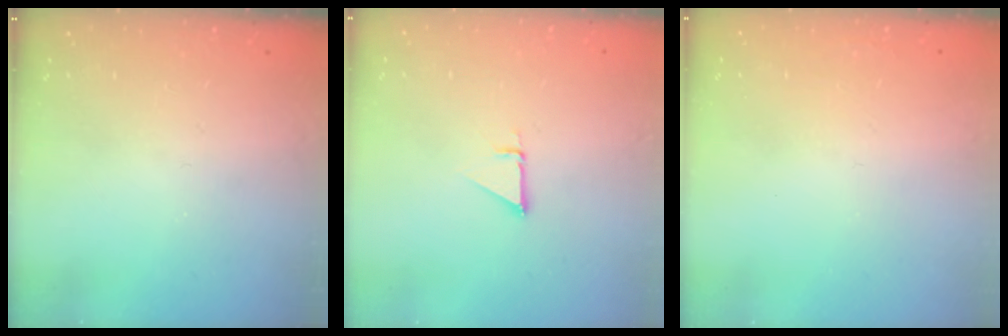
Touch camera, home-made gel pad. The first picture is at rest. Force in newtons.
{"total": 2.3, "press": 2.3, "slide": 0.1}
{"total": 1.6, "press": 1.6, "slide": 0.1}